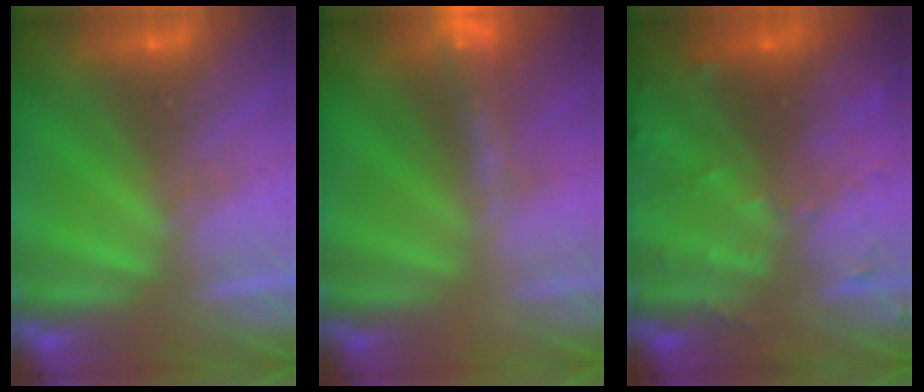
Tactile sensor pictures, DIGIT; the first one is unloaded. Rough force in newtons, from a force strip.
{"total": 8.7}
{"total": 5.9}